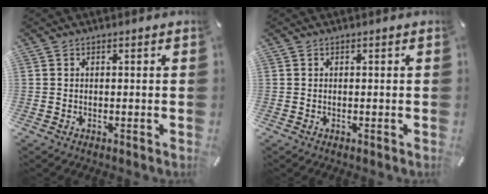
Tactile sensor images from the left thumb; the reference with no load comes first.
{"total": 0.0}